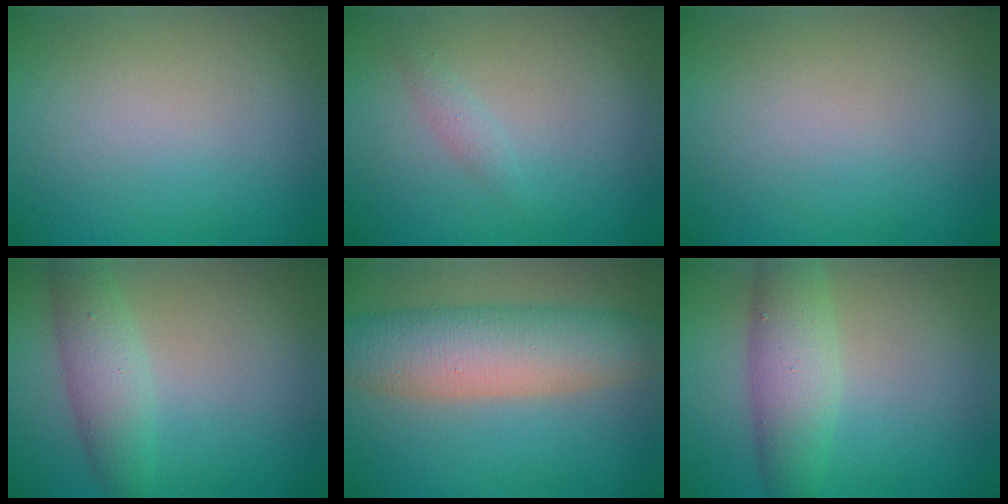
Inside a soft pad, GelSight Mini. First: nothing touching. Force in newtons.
{"total": 0.9, "press": 0.9, "slide": 0.1}
{"total": 0.0}
{"total": 3.4, "press": 3.4, "slide": 0.1}
{"total": 7.6, "press": 7.6, "slide": 0.2}
{"total": 4.3, "press": 4.3, "slide": 0.1}